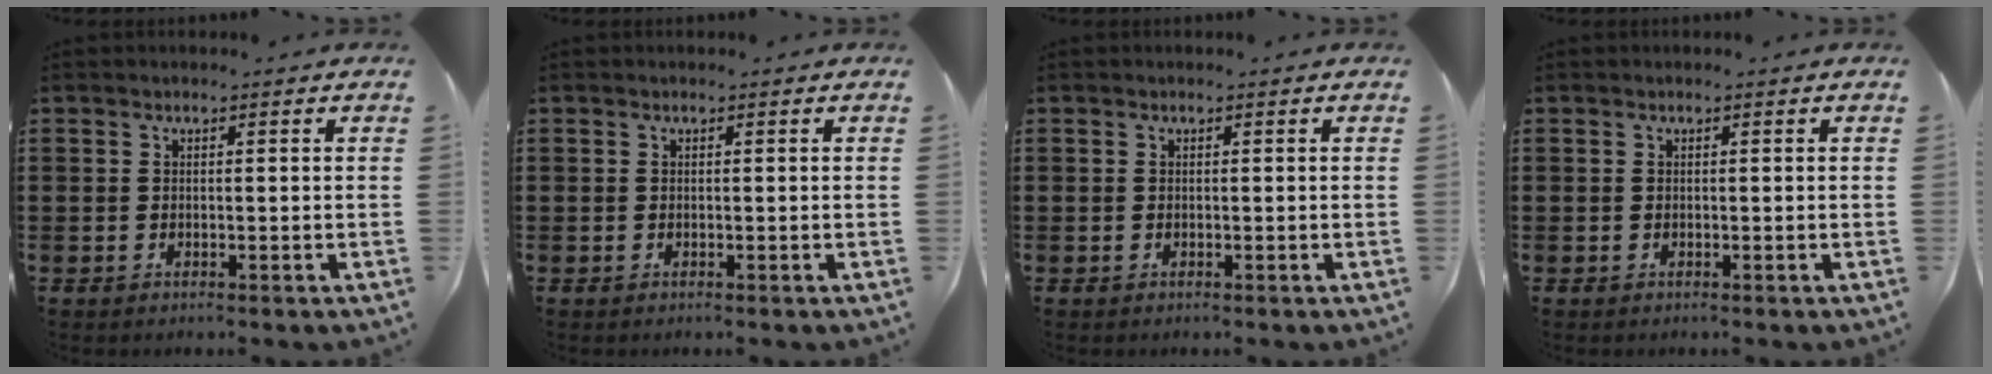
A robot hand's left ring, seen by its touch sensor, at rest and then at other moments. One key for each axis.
{"total": 0.0}
{"total": 0.0}
{"total": 0.0}